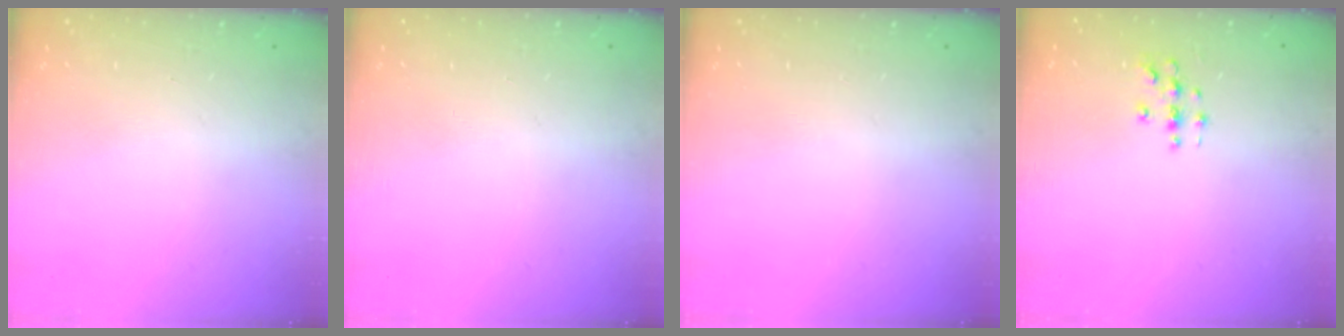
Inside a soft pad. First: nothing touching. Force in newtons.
{"total": 0.0}
{"total": 0.0}
{"total": 3.4, "press": 3.4, "slide": 0.2}